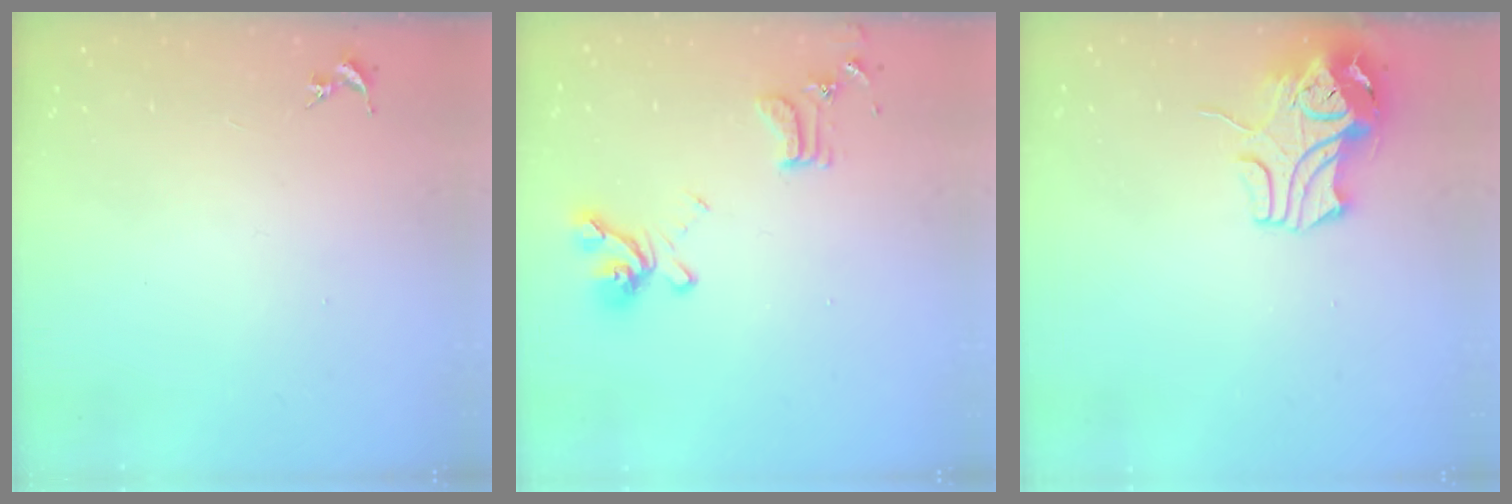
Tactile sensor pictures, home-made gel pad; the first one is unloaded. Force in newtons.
{"total": 15.5, "press": 15.4, "slide": 1.5}
{"total": 10.8, "press": 10.6, "slide": 1.6}